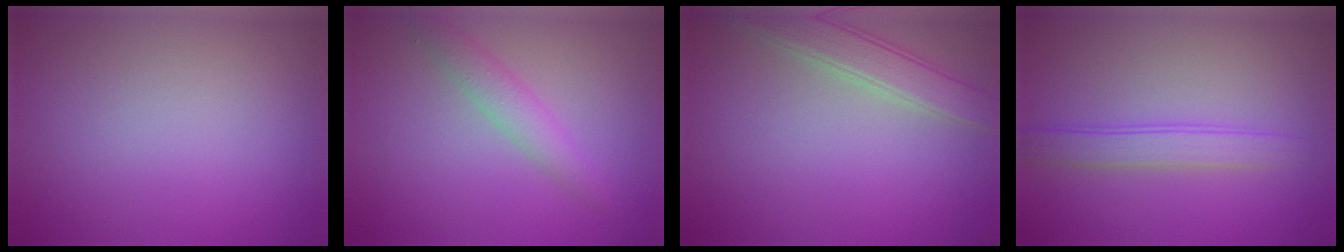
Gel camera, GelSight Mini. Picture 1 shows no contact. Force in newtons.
{"total": 2.7, "press": 2.7, "slide": 0.2}
{"total": 3.3, "press": 3.3, "slide": 0.1}
{"total": 2.4, "press": 2.3, "slide": 0.2}